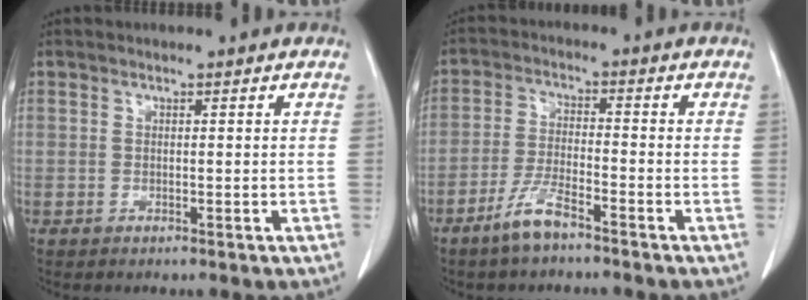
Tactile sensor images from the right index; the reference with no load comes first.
{"total": 5.7, "force": [-4.2, 0.9, 3.6], "torque": [-0.082, -0.005, -0.084]}